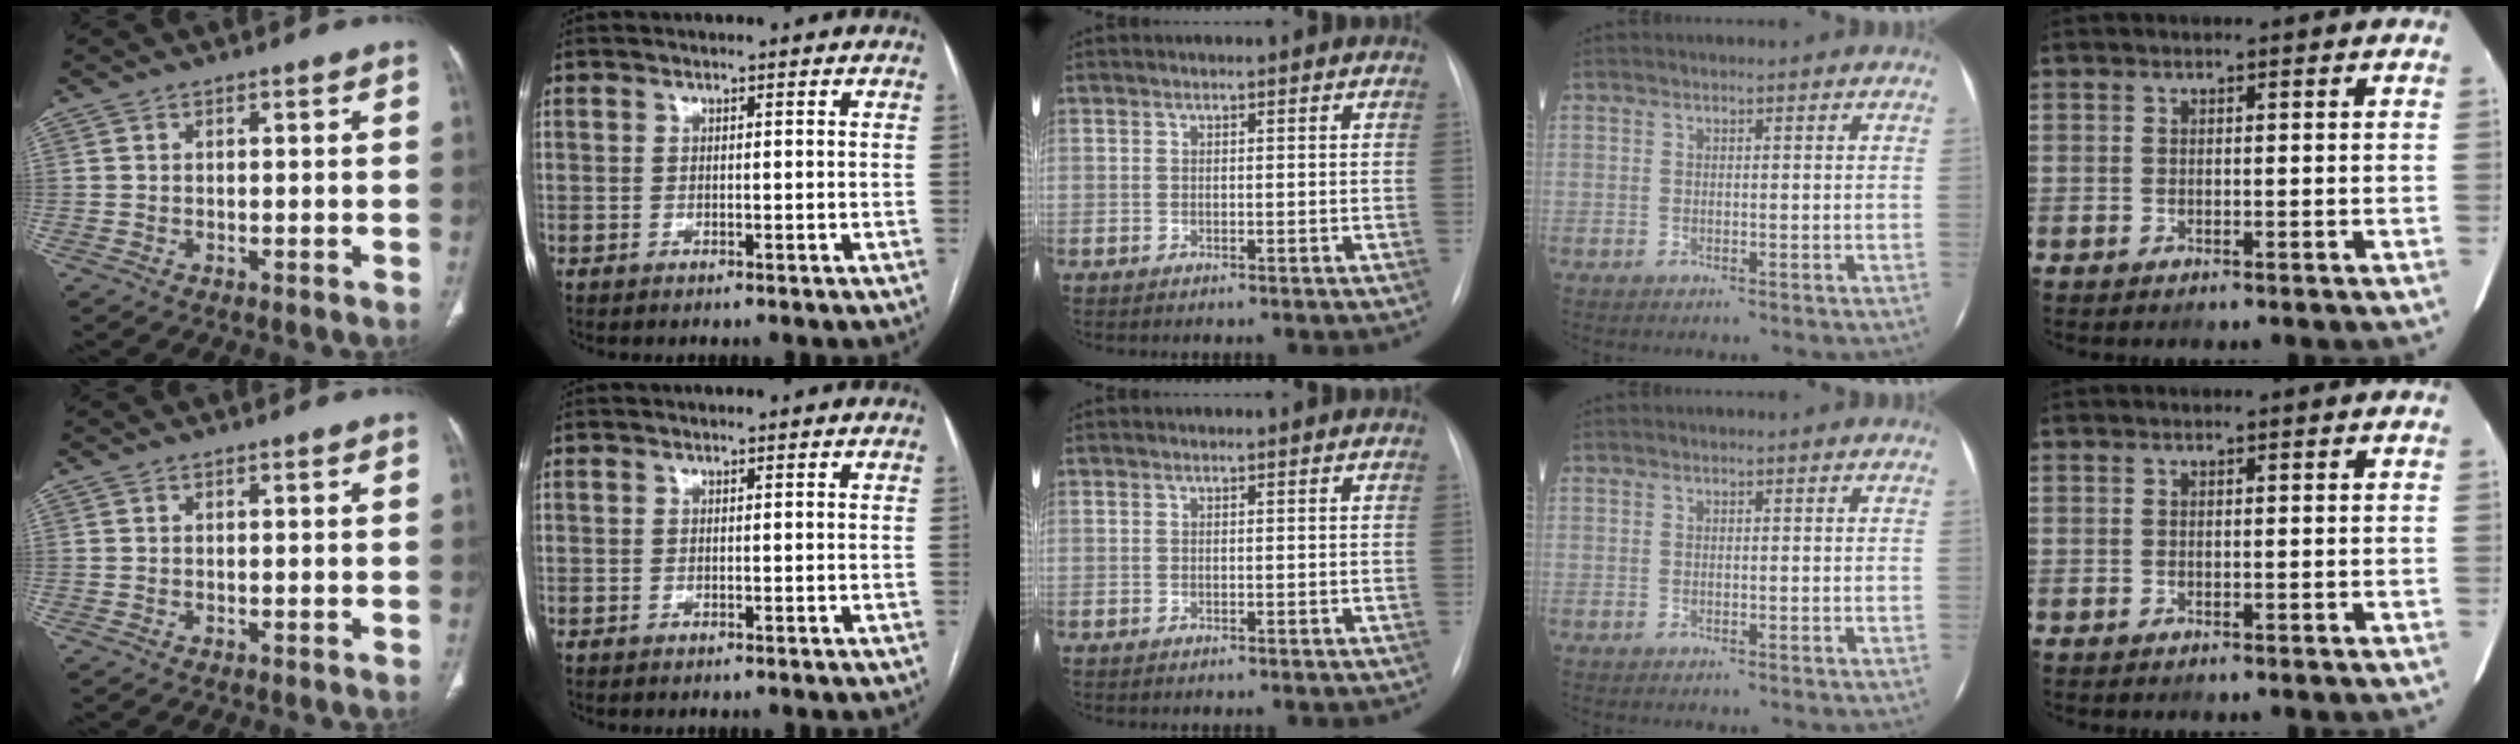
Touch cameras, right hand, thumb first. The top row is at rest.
{}